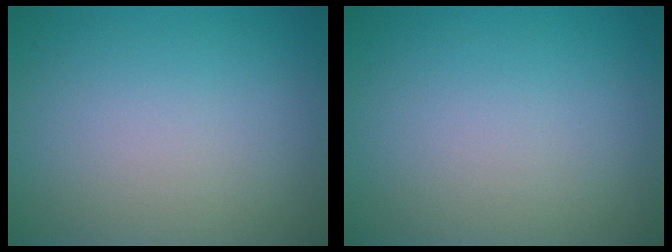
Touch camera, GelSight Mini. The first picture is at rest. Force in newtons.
{"total": 0.0}